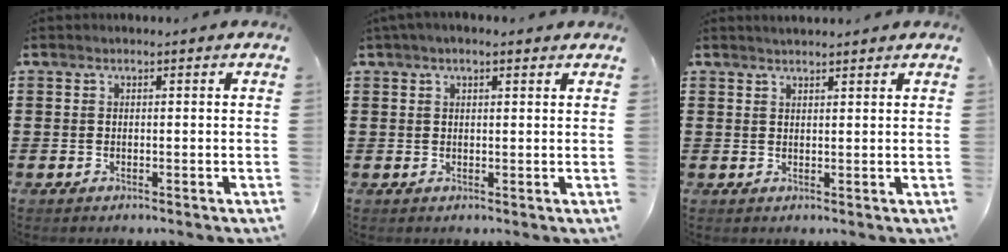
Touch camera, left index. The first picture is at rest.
{"total": 1.8, "force": [1.2, 0.5, 1.2], "torque": [-0.026, 0.005, 0.021]}
{"total": 1.4, "force": [1.4, 0.1, 0.3], "torque": [-0.007, 0.004, 0.025]}